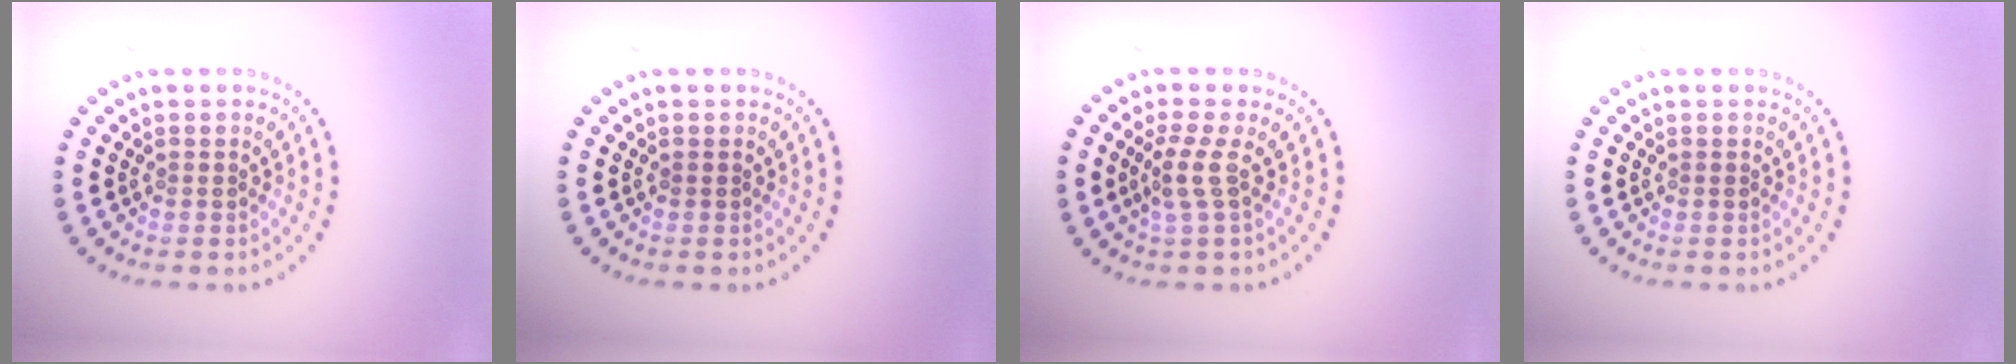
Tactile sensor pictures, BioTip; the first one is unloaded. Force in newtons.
{"total": 0.0}
{"total": 2.1, "press": 1.4, "slide": 1.5}
{"total": 0.0}